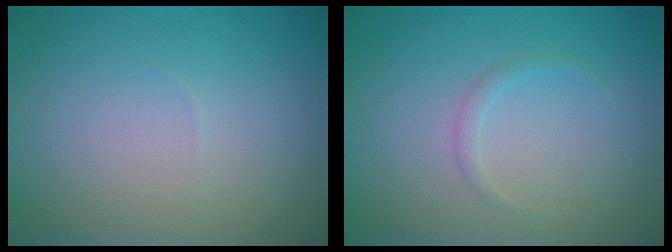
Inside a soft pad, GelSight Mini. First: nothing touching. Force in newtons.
{"total": 0.8, "press": 0.8, "slide": 0.1}